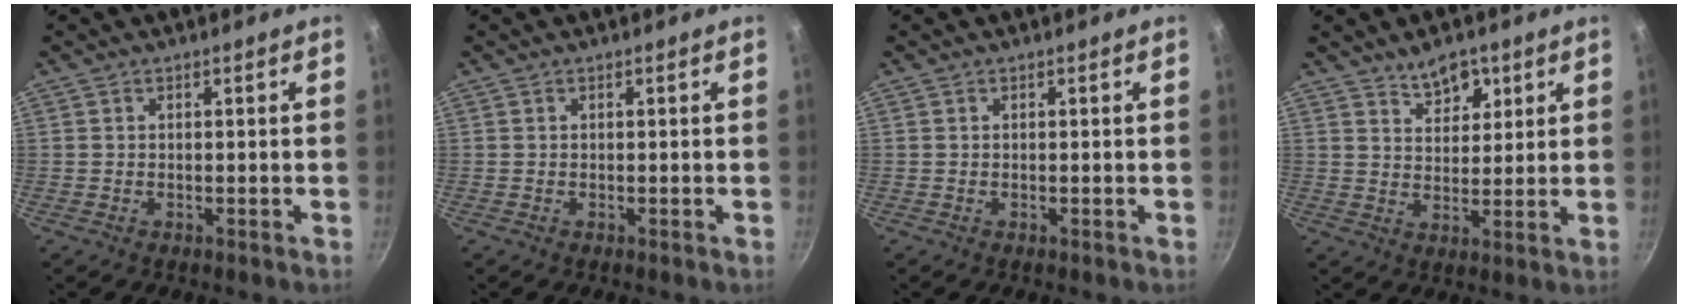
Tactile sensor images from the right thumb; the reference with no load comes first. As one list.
[{"total": 0.0}, {"total": 0.0}, {"total": 6.5, "force": [4.2, 3.7, 3.4], "torque": [-0.027, -0.028, 0.065]}]